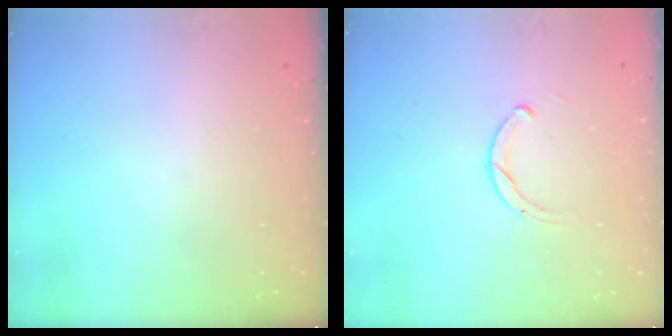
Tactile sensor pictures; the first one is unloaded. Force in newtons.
{"total": 1.9, "press": 1.9, "slide": 0.2}